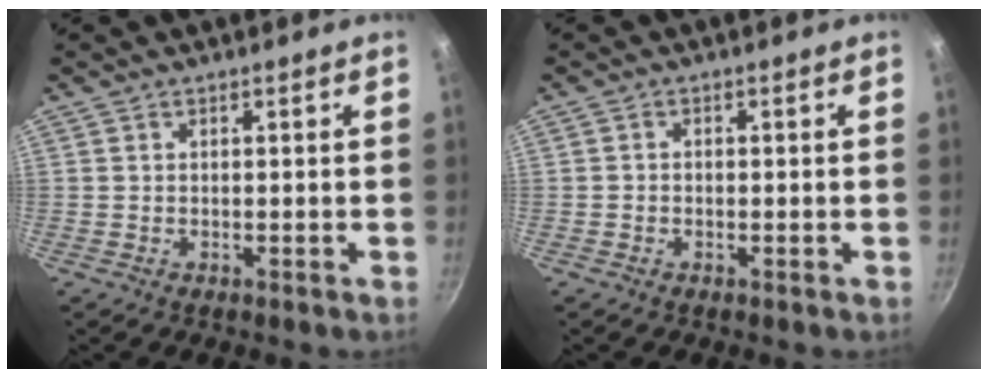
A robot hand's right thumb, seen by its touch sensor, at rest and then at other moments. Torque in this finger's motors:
{"motor_torque": [-0.47, 0.08, -0.29, 0.26, -0.03]}